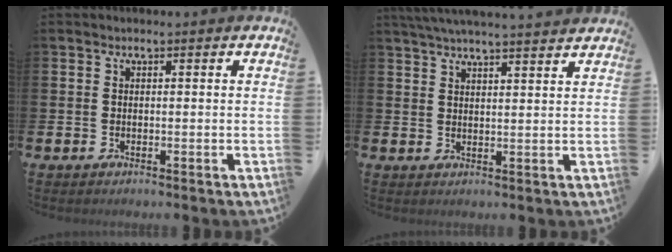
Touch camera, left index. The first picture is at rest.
{"total": 4.7, "force": [4.4, -0.3, 1.5], "torque": [-0.040, -0.015, 0.080]}